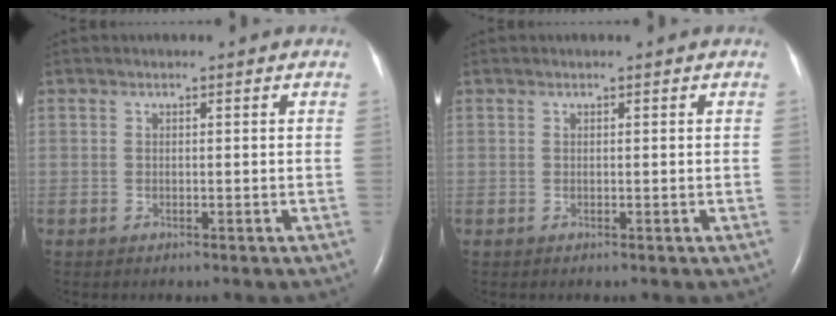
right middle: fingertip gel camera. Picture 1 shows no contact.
{"total": 0.0}